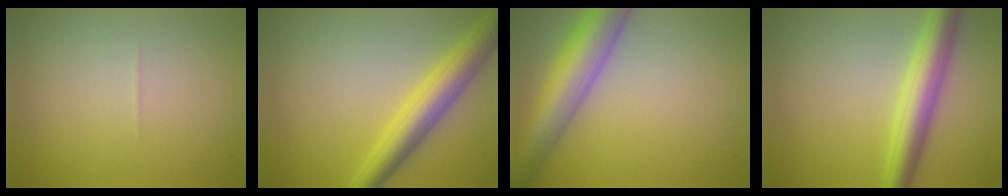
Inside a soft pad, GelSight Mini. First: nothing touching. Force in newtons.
{"total": 5.2, "press": 5.2, "slide": 0.1}
{"total": 7.8, "press": 7.8, "slide": 0.3}
{"total": 5.1, "press": 5.1, "slide": 0.1}